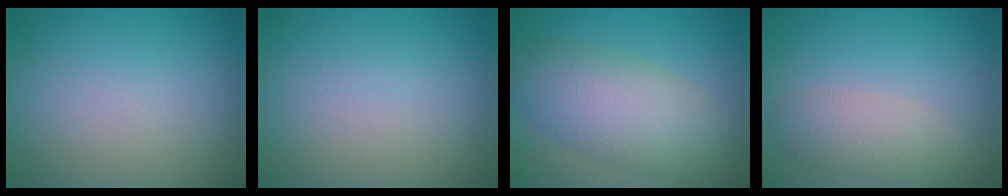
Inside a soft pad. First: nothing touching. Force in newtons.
{"total": 0.0}
{"total": 7.3, "press": 7.3, "slide": 0.4}
{"total": 3.0, "press": 3.0, "slide": 0.1}